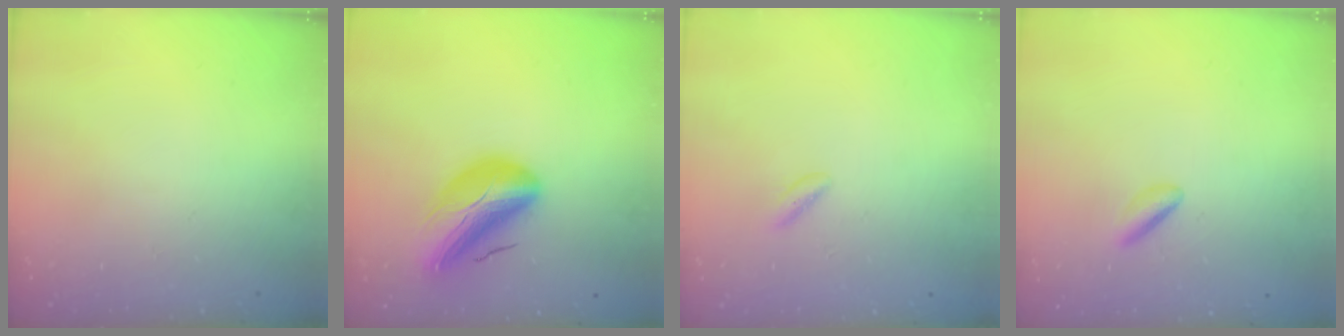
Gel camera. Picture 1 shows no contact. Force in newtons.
{"total": 14.6, "press": 14.1, "slide": 3.9}
{"total": 1.7, "press": 1.5, "slide": 0.7}
{"total": 1.8, "press": 1.6, "slide": 0.9}